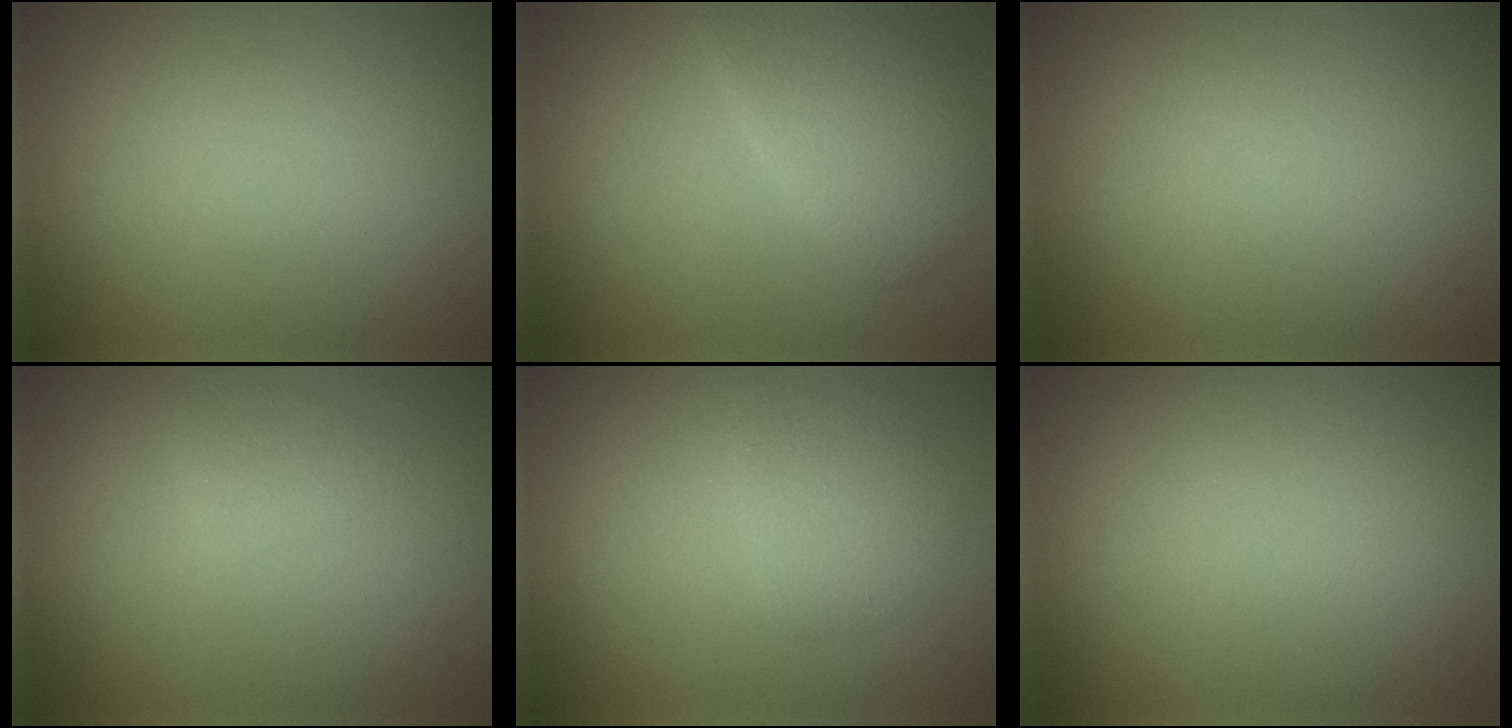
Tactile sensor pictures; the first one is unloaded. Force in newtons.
{"total": 4.0, "press": 4.0, "slide": 0.2}
{"total": 0.0}
{"total": 1.2, "press": 1.2, "slide": 0.0}
{"total": 2.2, "press": 2.2, "slide": 0.1}
{"total": 0.0}